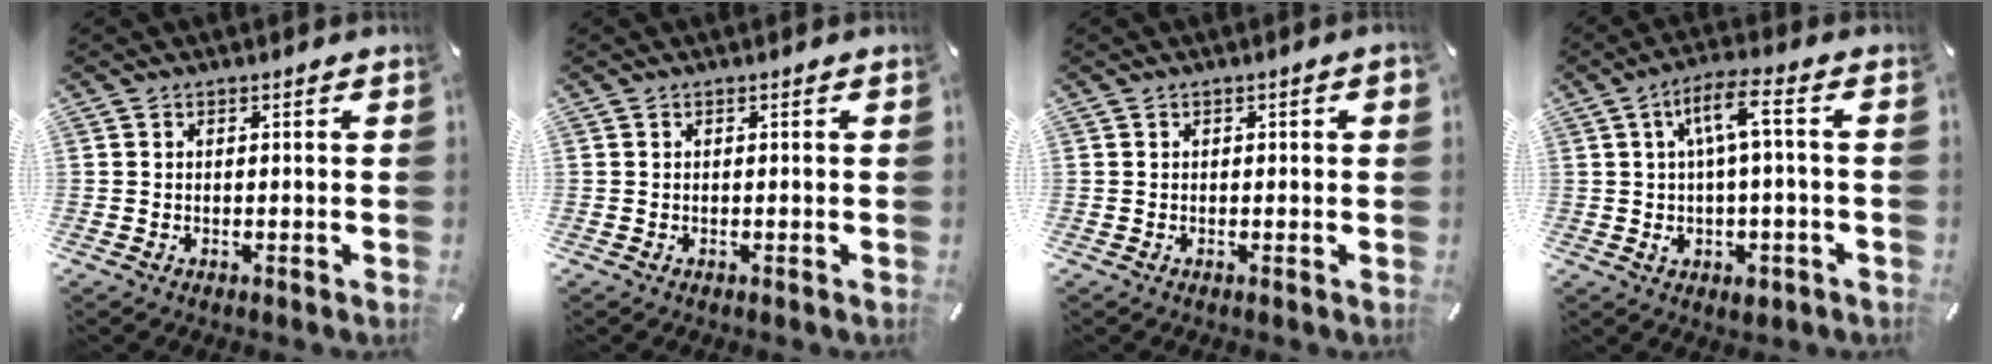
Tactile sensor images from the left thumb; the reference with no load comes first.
{"total": 0.0}
{"total": 0.8, "force": [0.1, 0.3, 0.7], "torque": [-0.013, 0.001, 0.001]}
{"total": 9.4, "force": [0.6, 3.0, 8.9], "torque": [-0.178, 0.003, 0.006]}